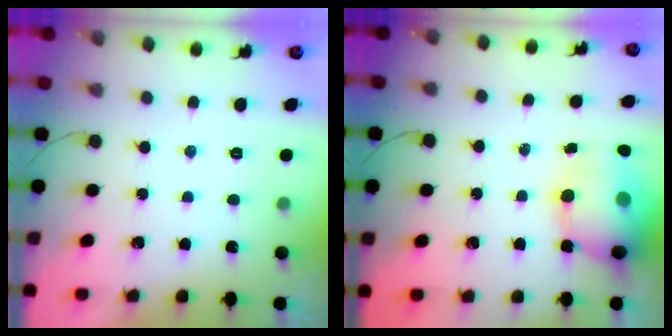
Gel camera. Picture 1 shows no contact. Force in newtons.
{"total": 15.4, "press": 14.8, "slide": 4.4}